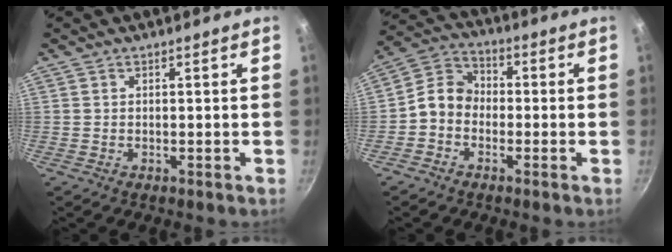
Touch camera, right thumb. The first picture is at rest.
{"total": 6.9, "force": [-1.8, 5.6, 3.6], "torque": [-0.045, 0.029, -0.058]}